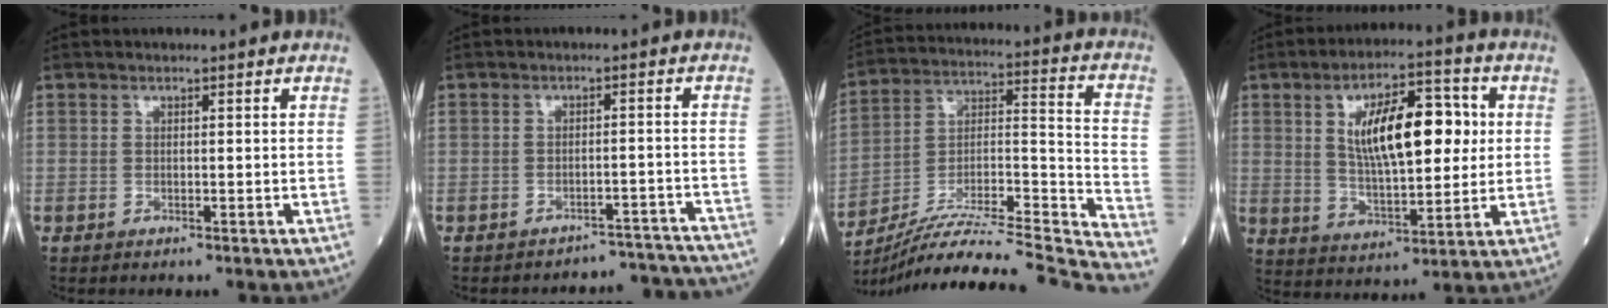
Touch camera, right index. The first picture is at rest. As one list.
[{"total": 9.9, "force": [-9.8, 1.4, -1.1], "torque": [0.031, 0.037, -0.104]}, {"total": 29.6, "force": [-27.6, -0.5, 10.8], "torque": [-0.135, -0.012, -0.417]}, {"total": 13.7, "force": [2.9, 4.7, 12.5], "torque": [-0.214, 0.016, 0.051]}]